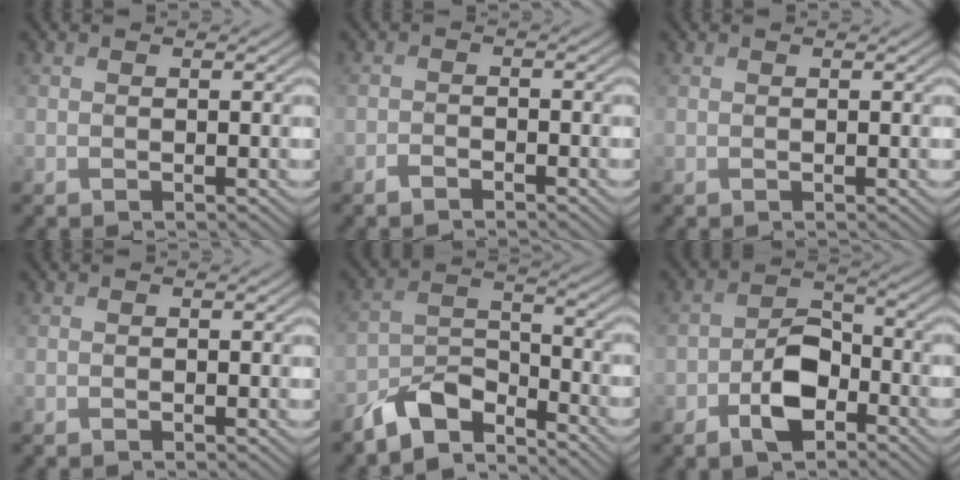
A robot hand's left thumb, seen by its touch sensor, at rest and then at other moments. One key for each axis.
{"total": 1.7, "fx": -1.5, "fy": 0.6, "fz": 0.5, "tx": -0.009, "ty": -0.001, "tz": -0.031}
{"total": 0.0}
{"total": 0.0}
{"total": 8.0, "fx": -6.4, "fy": 3.0, "fz": 3.6, "tx": -0.066, "ty": -0.002, "tz": -0.136}
{"total": 6.7, "fx": -3.5, "fy": 3.7, "fz": 4.3, "tx": -0.070, "ty": 0.004, "tz": -0.073}